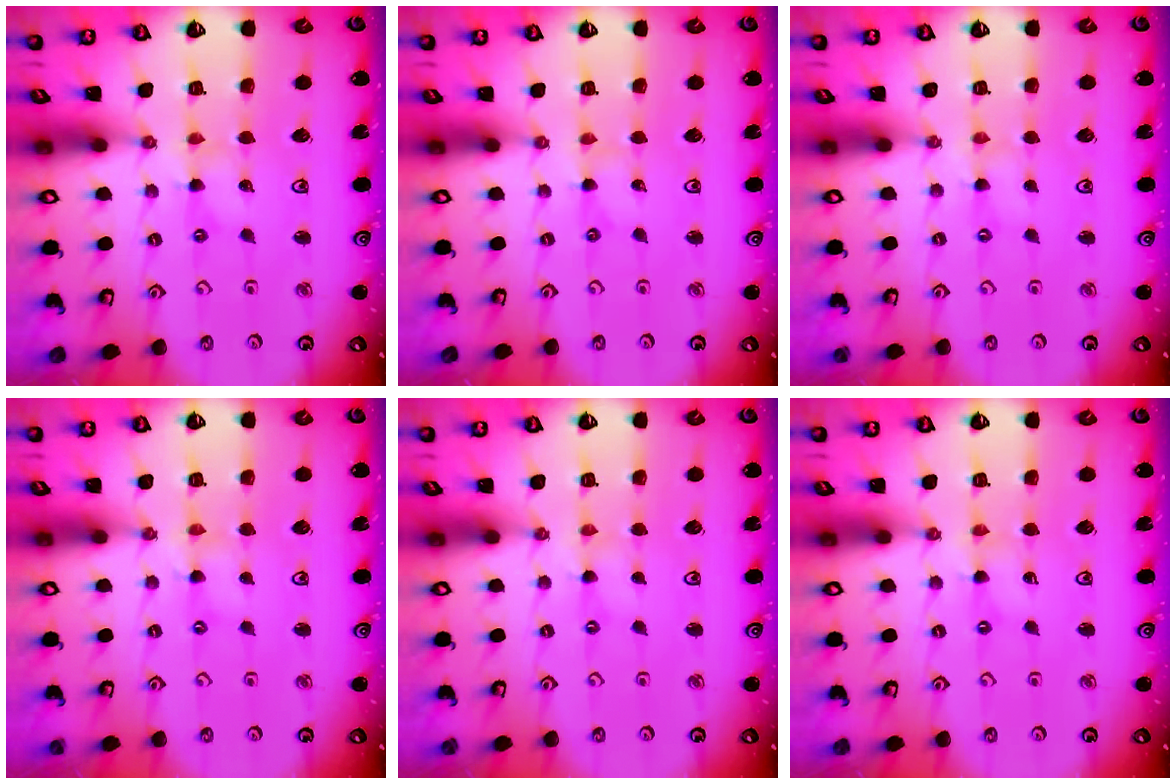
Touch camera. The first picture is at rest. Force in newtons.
{"total": 0.0}
{"total": 0.0}
{"total": 1.4, "press": 1.4, "slide": 0.2}
{"total": 0.0}
{"total": 0.0}